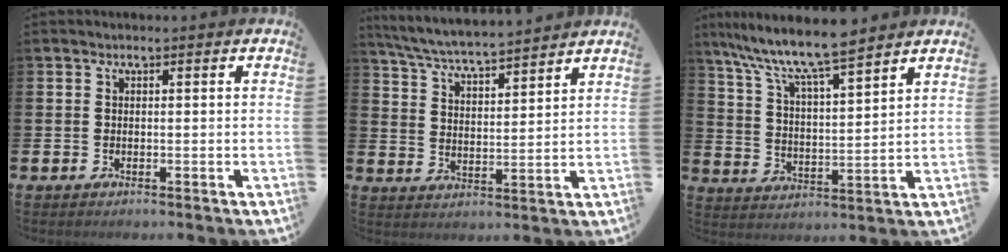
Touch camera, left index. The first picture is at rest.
{"total": 5.9, "force": [5.8, -0.1, 1.2], "torque": [-0.047, -0.042, 0.098]}
{"total": 9.2, "force": [8.3, 0.9, 3.9], "torque": [-0.100, -0.048, 0.143]}